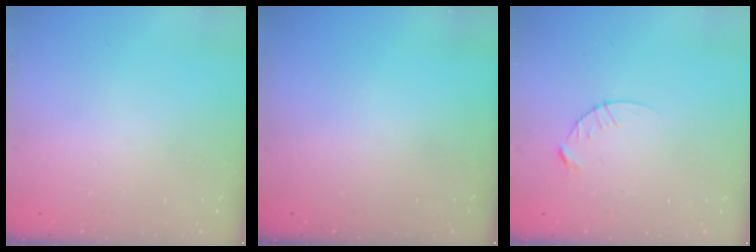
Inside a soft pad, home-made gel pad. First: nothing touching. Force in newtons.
{"total": 0.0}
{"total": 4.1, "press": 4.1, "slide": 0.5}